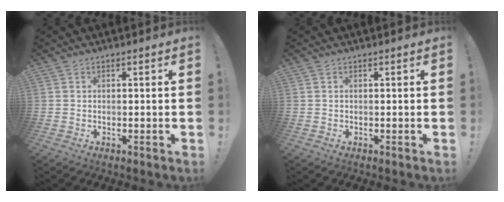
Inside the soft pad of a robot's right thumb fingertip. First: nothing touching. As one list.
[{"total": 0.0}]